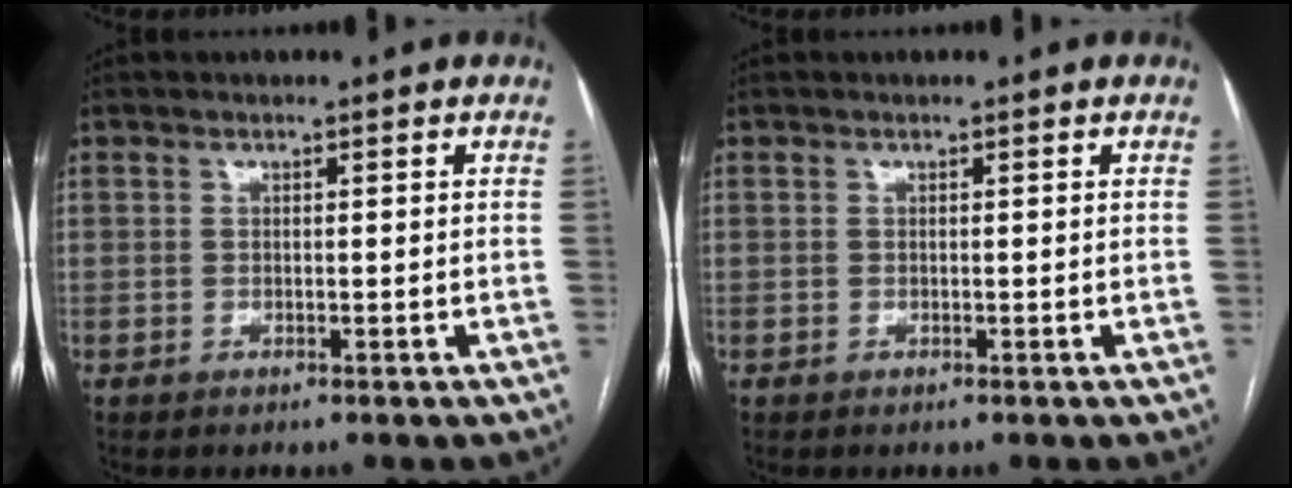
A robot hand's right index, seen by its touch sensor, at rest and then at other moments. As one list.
[{"total": 0.0}]